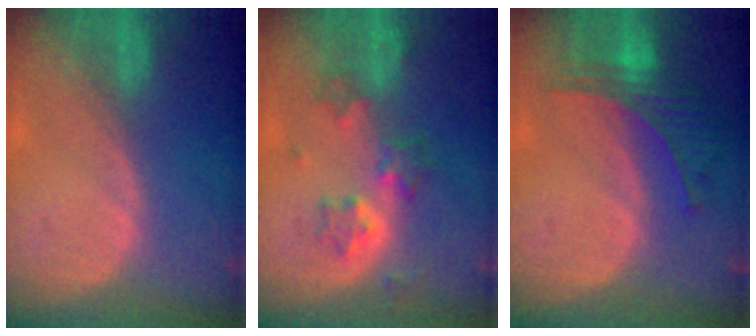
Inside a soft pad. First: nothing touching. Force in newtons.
{"total": 5.7, "press": 5.7, "slide": 0.6}
{"total": 6.1, "press": 6.0, "slide": 1.0}